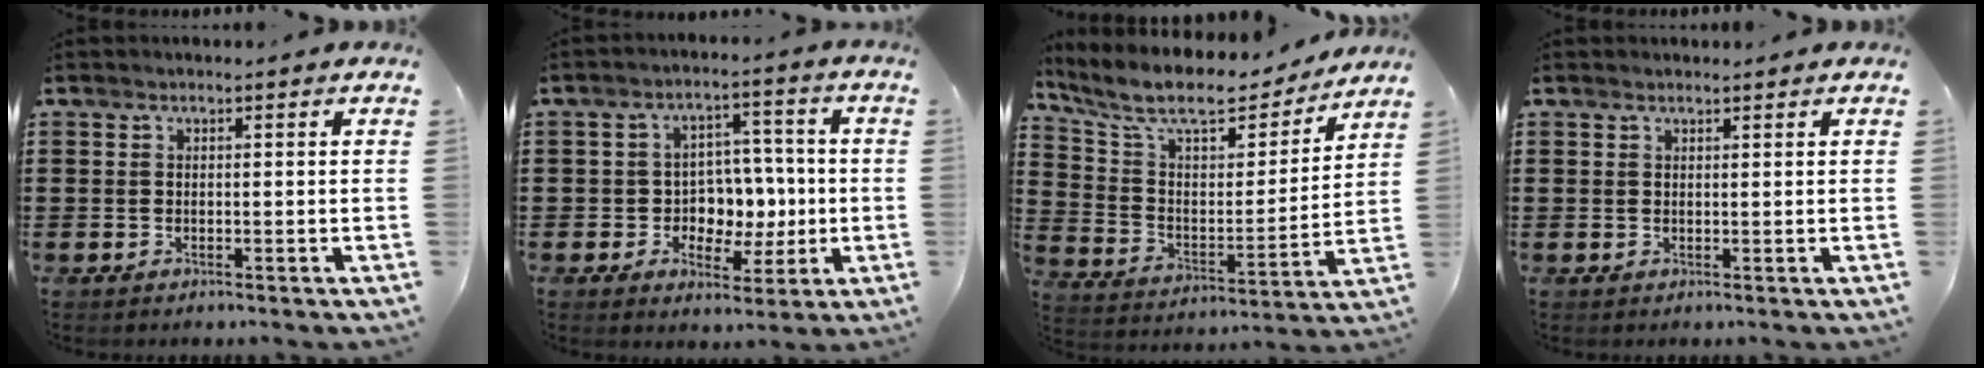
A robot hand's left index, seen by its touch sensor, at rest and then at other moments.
{"total": 6.2, "force": [-0.3, 5.5, 2.8], "torque": [-0.059, 0.007, -0.007]}
{"total": 10.4, "force": [8.8, 2.4, 5.0], "torque": [-0.127, -0.053, 0.150]}
{"total": 0.7, "force": [0.6, 0.1, 0.3], "torque": [-0.008, -0.001, 0.012]}